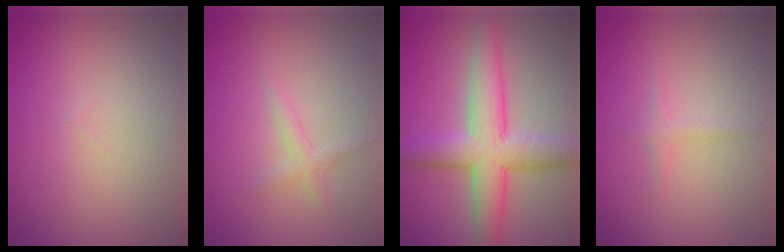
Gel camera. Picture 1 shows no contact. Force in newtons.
{"total": 1.3, "press": 1.3, "slide": 0.1}
{"total": 7.3, "press": 7.3, "slide": 0.3}
{"total": 1.0, "press": 1.0, "slide": 0.1}